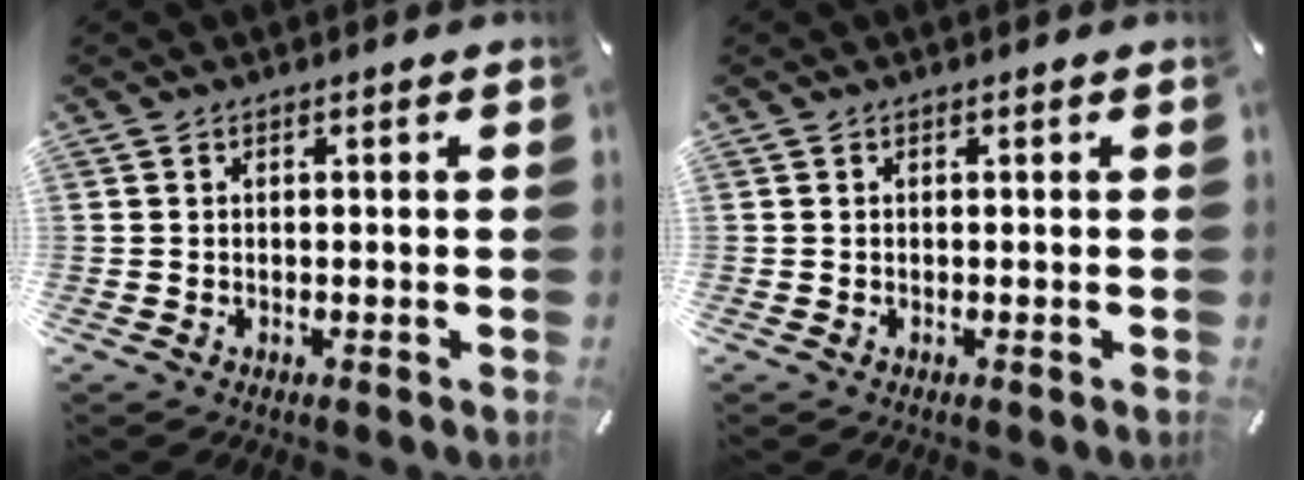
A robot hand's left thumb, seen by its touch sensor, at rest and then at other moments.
{"total": 0.0}